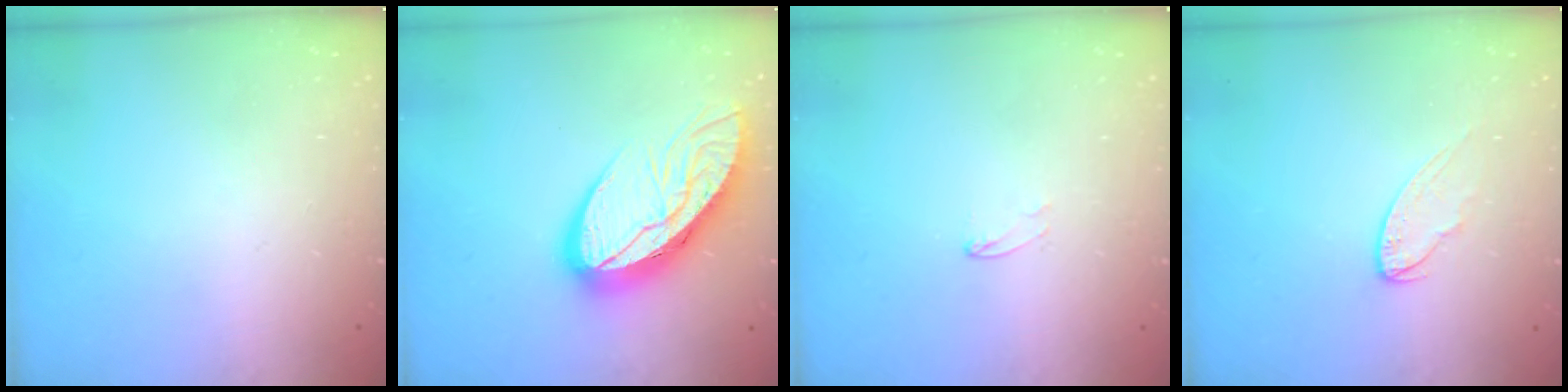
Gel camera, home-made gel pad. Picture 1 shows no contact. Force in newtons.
{"total": 17.0, "press": 16.9, "slide": 1.7}
{"total": 3.4, "press": 3.4, "slide": 0.3}
{"total": 6.5, "press": 6.5, "slide": 0.1}